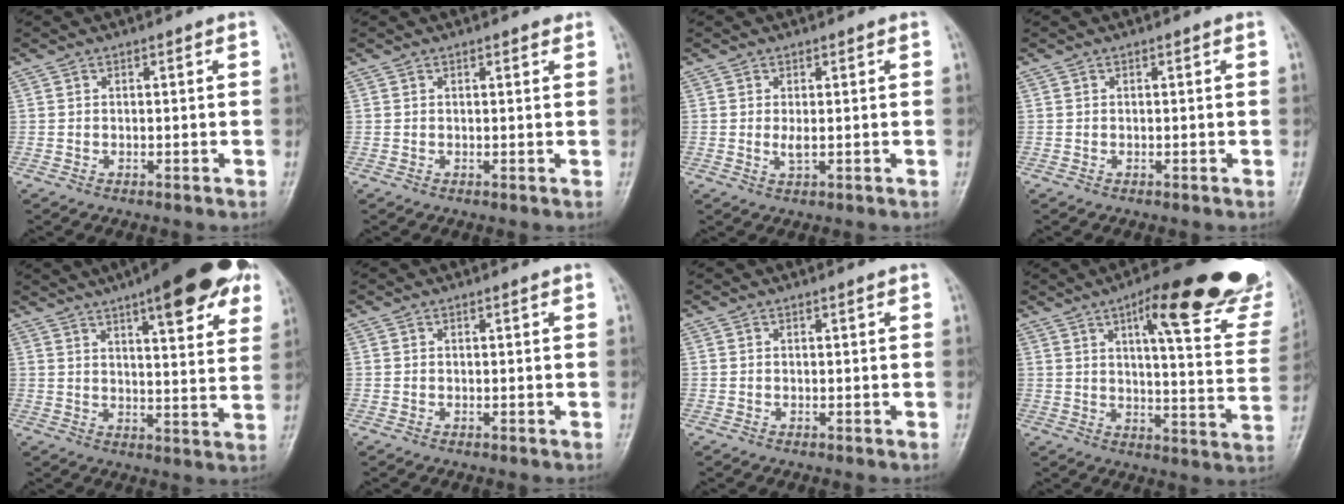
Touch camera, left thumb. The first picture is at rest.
{"total": 1.1, "force": [0.9, 0.3, 0.6], "torque": [-0.008, -0.004, 0.010]}
{"total": 1.7, "force": [0.4, 0.5, 1.6], "torque": [-0.032, -0.005, 0.009]}
{"total": 0.0}
{"total": 21.3, "force": [12.0, 5.7, 16.7], "torque": [-0.203, -0.026, 0.156]}
{"total": 0.6, "force": [0.5, 0.0, 0.4], "torque": [-0.009, -0.002, 0.009]}
{"total": 0.6, "force": [0.5, 0.0, 0.4], "torque": [-0.009, -0.002, 0.009]}
{"total": 26.5, "force": [17.1, 6.2, 19.3], "torque": [-0.224, -0.067, 0.217]}